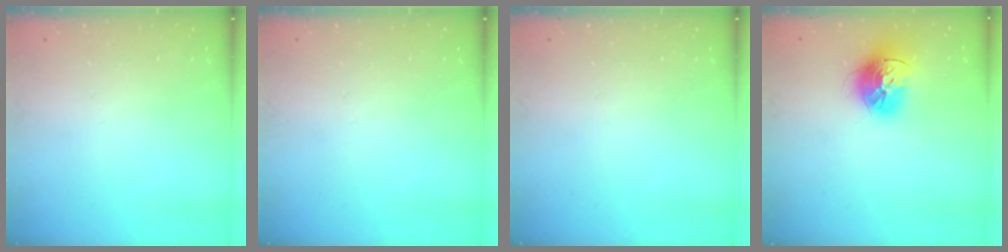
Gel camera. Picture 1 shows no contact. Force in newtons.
{"total": 0.0}
{"total": 0.0}
{"total": 15.1, "press": 15.0, "slide": 1.5}